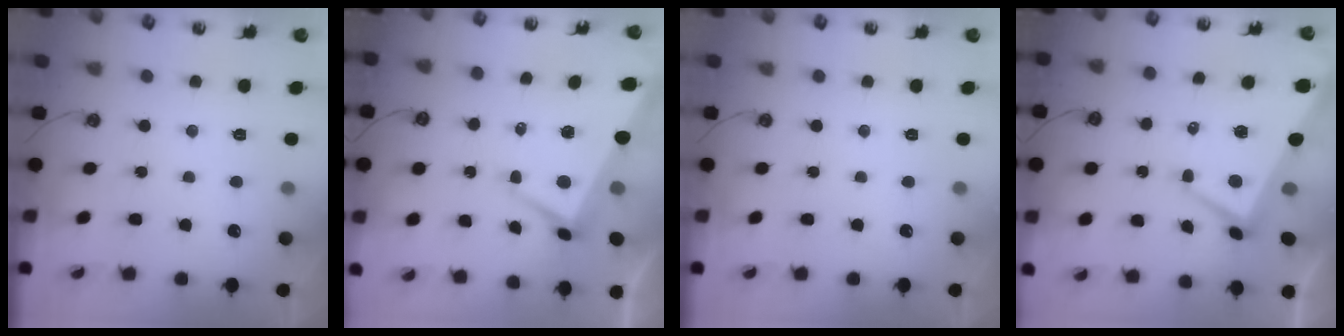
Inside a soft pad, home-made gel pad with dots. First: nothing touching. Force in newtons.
{"total": 1.8, "press": 1.1, "slide": 1.3}
{"total": 0.0}
{"total": 2.6, "press": 2.3, "slide": 1.1}